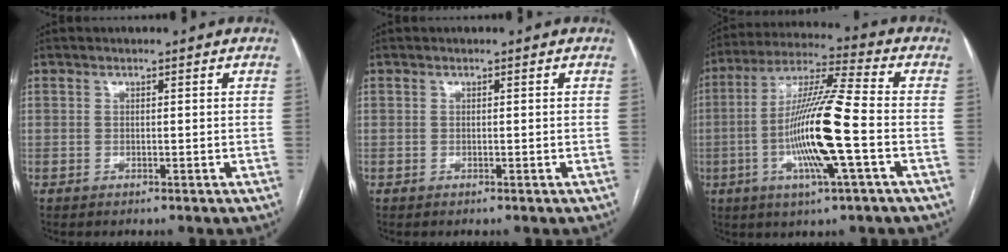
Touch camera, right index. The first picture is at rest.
{"total": 0.0}
{"total": 15.2, "force": [-3.4, 0.1, 14.8], "torque": [-0.286, -0.004, -0.070]}